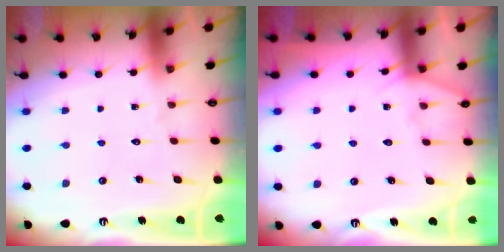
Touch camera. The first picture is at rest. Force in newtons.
{"total": 5.9, "press": 5.8, "slide": 0.7}